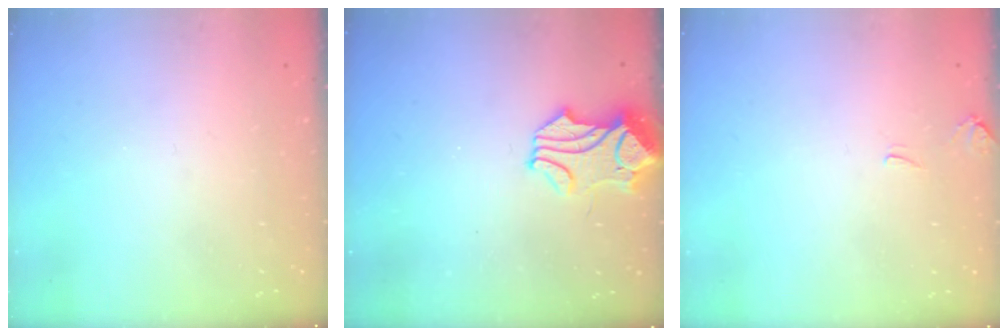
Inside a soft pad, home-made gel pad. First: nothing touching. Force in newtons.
{"total": 1.7, "press": 1.4, "slide": 1.0}
{"total": 0.6, "press": 0.1, "slide": 0.6}